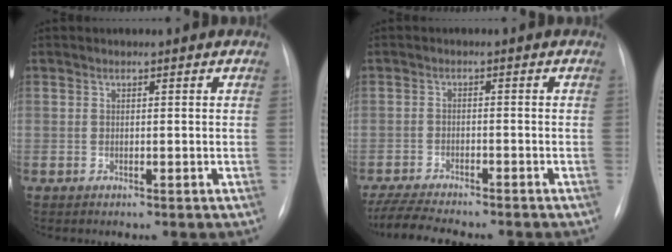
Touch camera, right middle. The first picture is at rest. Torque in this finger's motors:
{"motor_torque": [0.12, -0.14, 0.08, 0.05]}